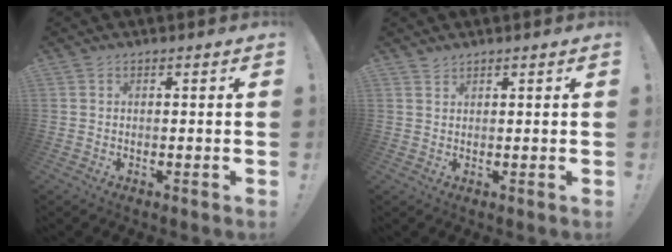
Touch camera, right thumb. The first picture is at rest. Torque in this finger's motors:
{"motor_torque": [-0.06, -0.08, 0.14, 0.01, 0.00]}